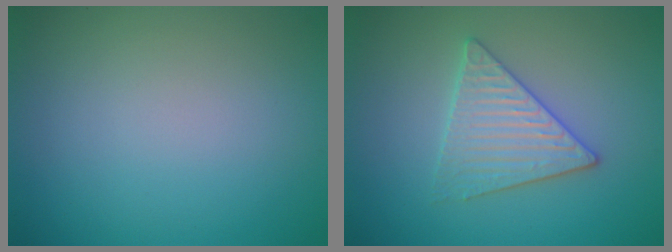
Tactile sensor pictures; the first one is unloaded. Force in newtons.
{"total": 3.3, "press": 3.2, "slide": 0.3}